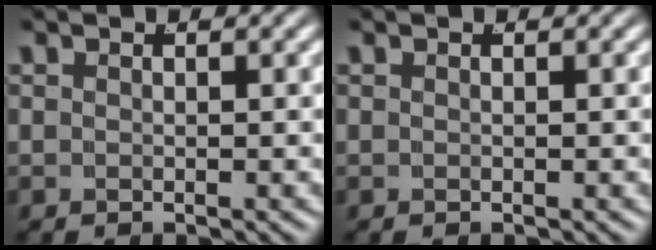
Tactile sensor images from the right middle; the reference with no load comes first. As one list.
[{"total": 0.0}]